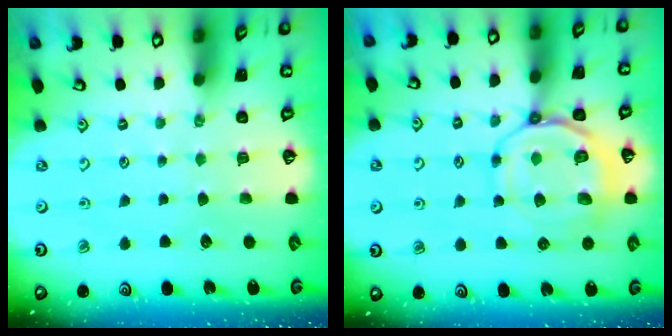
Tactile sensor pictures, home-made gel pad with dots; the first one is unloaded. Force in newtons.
{"total": 11.6, "press": 11.5, "slide": 1.7}